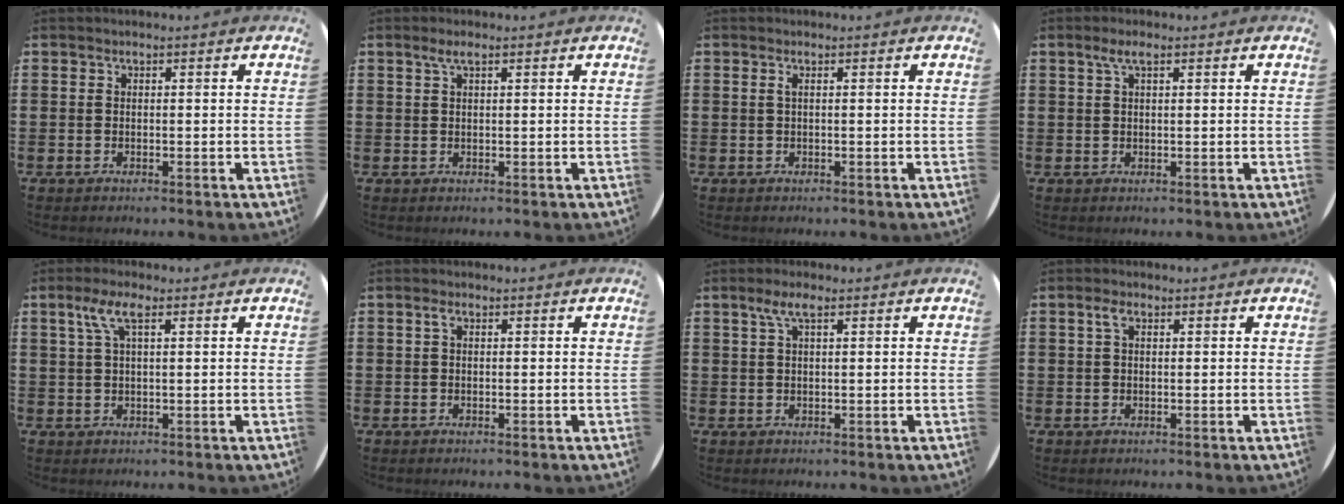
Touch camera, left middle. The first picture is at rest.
{"total": 1.6, "force": [0.9, 0.3, 1.3], "torque": [-0.027, 0.005, 0.015]}
{"total": 0.5, "force": [0.1, -0.1, 0.5], "torque": [-0.007, -0.001, 0.002]}
{"total": 2.1, "force": [1.1, 0.5, 1.7], "torque": [-0.034, 0.006, 0.018]}
{"total": 4.2, "force": [2.1, 1.2, 3.4], "torque": [-0.073, 0.010, 0.034]}
{"total": 0.9, "force": [0.4, 0.4, 0.7], "torque": [-0.017, 0.004, 0.006]}
{"total": 3.0, "force": [1.7, 0.8, 2.4], "torque": [-0.050, 0.009, 0.027]}
{"total": 1.9, "force": [0.8, 0.9, 1.4], "torque": [-0.031, 0.007, 0.013]}